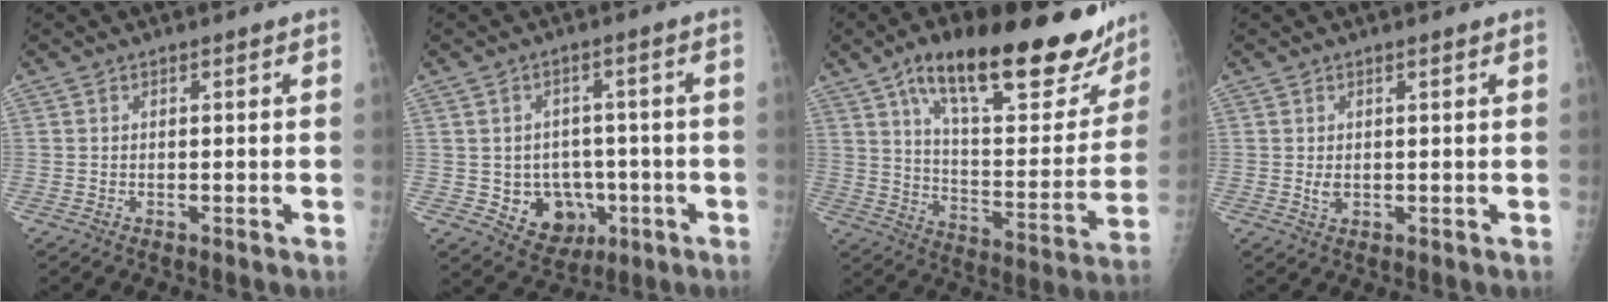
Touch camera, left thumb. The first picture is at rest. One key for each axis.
{"total": 9.0, "fx": -2.0, "fy": 7.6, "fz": 4.3, "tx": -0.026, "ty": 0.013, "tz": -0.013}
{"total": 30.2, "fx": 19.7, "fy": 10.4, "fz": 20.5, "tx": -0.268, "ty": -0.052, "tz": 0.297}
{"total": 2.0, "fx": 0.5, "fy": 1.1, "fz": 1.6, "tx": -0.024, "ty": -0.005, "tz": 0.013}